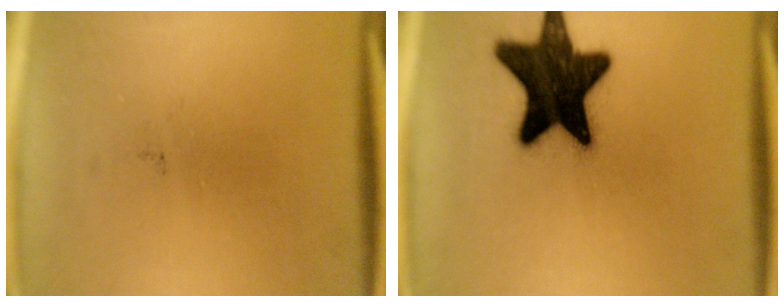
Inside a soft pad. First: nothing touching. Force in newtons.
{"total": 18.8}